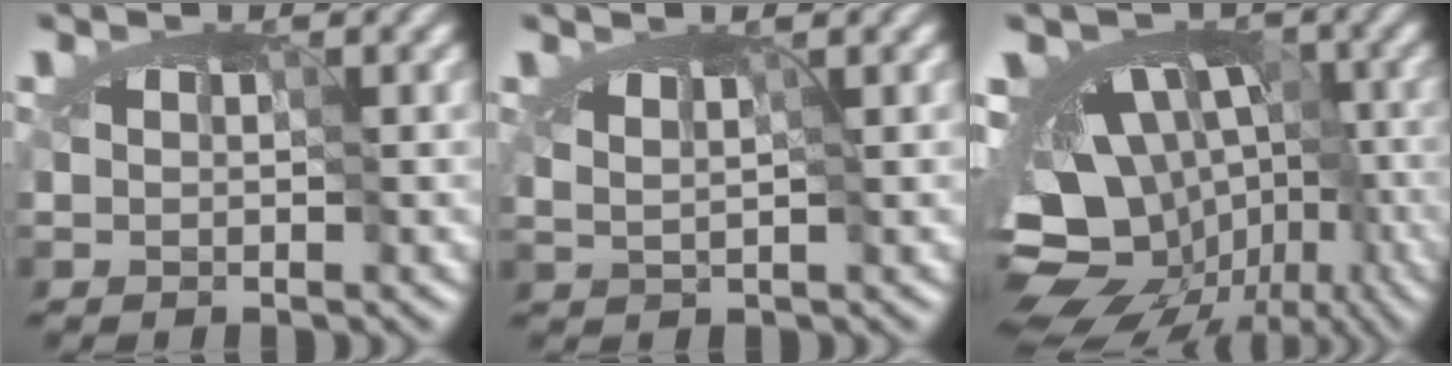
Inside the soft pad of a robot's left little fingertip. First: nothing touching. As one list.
[{"total": 0.6, "force": [0.0, -0.2, 0.5], "torque": [-0.003, -0.003, -0.007]}, {"total": 11.0, "force": [-6.0, 7.1, 6.0], "torque": [-0.040, -0.005, -0.094]}]